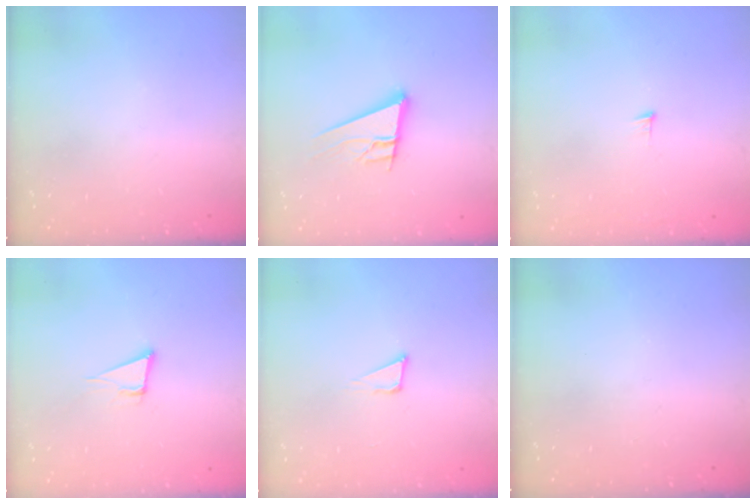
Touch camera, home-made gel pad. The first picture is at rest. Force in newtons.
{"total": 13.1, "press": 12.7, "slide": 3.4}
{"total": 3.6, "press": 3.6, "slide": 0.3}
{"total": 3.8, "press": 1.9, "slide": 3.3}
{"total": 3.4, "press": 3.3, "slide": 0.9}
{"total": 0.0}